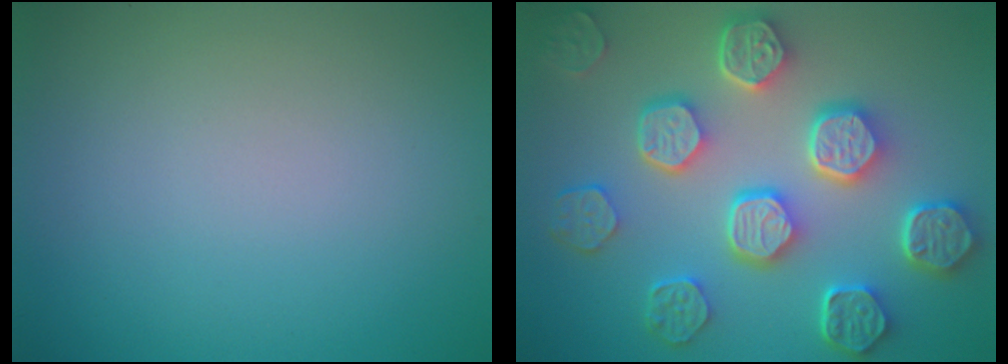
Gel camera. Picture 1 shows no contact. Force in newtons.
{"total": 8.4, "press": 6.5, "slide": 5.3}